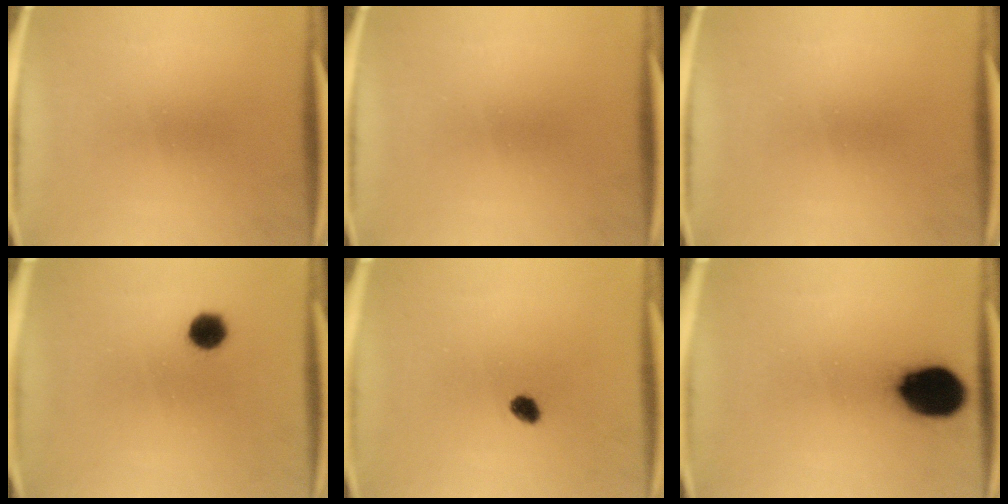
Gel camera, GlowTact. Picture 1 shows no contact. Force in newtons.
{"total": 0.0}
{"total": 0.0}
{"total": 4.0}
{"total": 2.2}
{"total": 14.8}